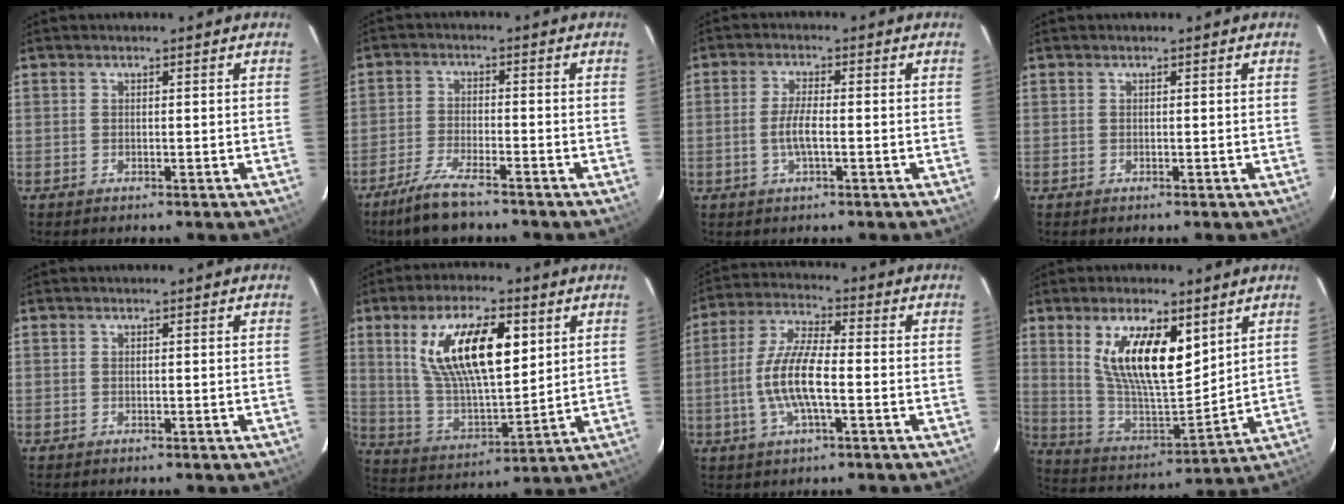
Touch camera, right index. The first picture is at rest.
{"total": 7.7, "force": [-6.2, 1.7, 4.4], "torque": [-0.112, -0.012, -0.117]}
{"total": 4.4, "force": [-1.0, 0.9, 4.2], "torque": [-0.083, -0.001, -0.019]}
{"total": 0.0}
{"total": 0.0}
{"total": 18.1, "force": [6.6, 7.1, 15.4], "torque": [-0.280, 0.008, 0.130]}
{"total": 10.7, "force": [-2.3, 2.6, 10.1], "torque": [-0.208, 0.002, -0.047]}
{"total": 16.3, "force": [7.3, 6.2, 13.1], "torque": [-0.244, -0.003, 0.148]}